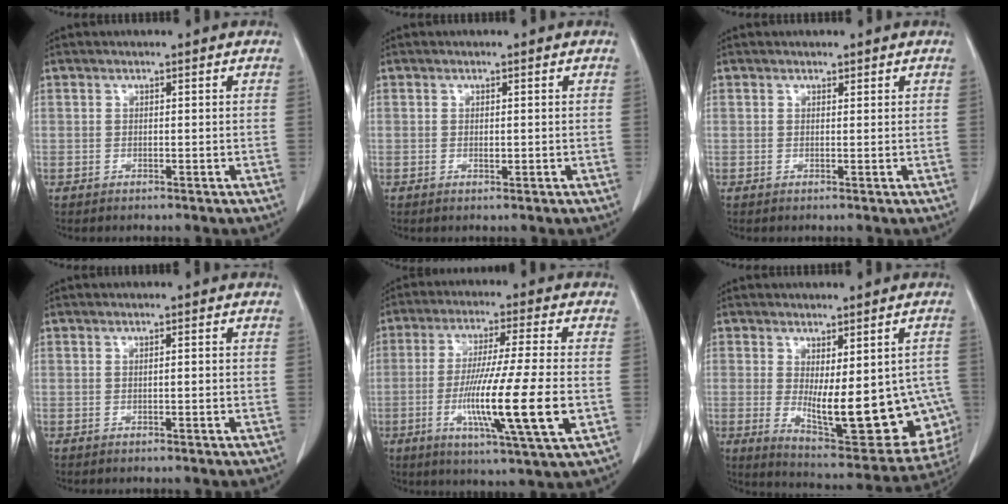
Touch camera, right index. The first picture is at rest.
{"total": 0.6, "force": [0.0, 0.3, 0.5], "torque": [-0.010, -0.002, 0.002]}
{"total": 0.6, "force": [0.5, 0.4, 0.1], "torque": [0.002, 0.000, 0.005]}
{"total": 1.0, "force": [0.1, 0.1, 1.0], "torque": [-0.019, 0.002, 0.001]}
{"total": 15.6, "force": [-3.3, -0.3, 15.2], "torque": [-0.277, -0.025, -0.061]}
{"total": 18.7, "force": [-3.4, 7.0, 17.1], "torque": [-0.169, -0.014, -0.023]}